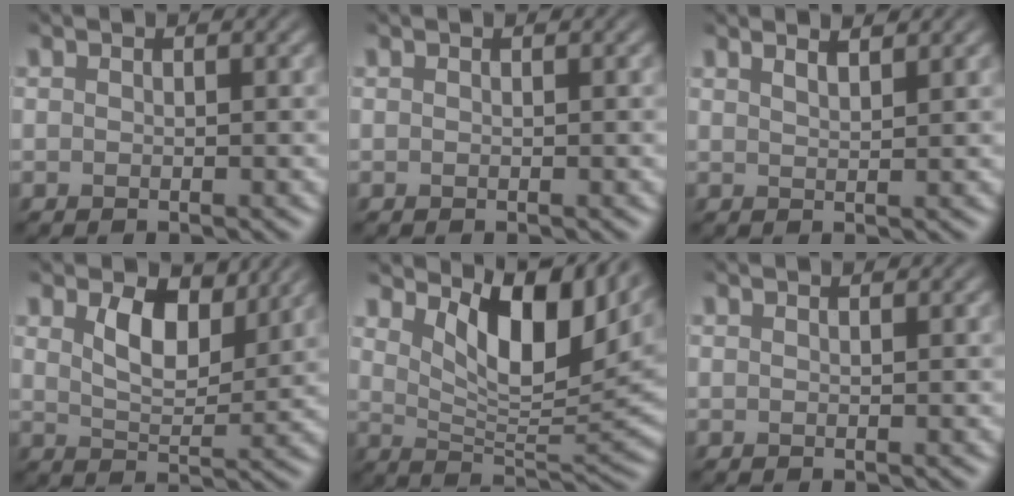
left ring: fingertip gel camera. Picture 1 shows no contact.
{"total": 0.0}
{"total": 2.4, "force": [1.9, 0.8, 1.3], "torque": [0.001, 0.005, 0.009]}
{"total": 4.9, "force": [2.7, 2.5, 3.2], "torque": [-0.068, -0.003, 0.042]}
{"total": 8.8, "force": [4.7, 3.4, 6.6], "torque": [-0.102, -0.010, 0.076]}
{"total": 0.0}